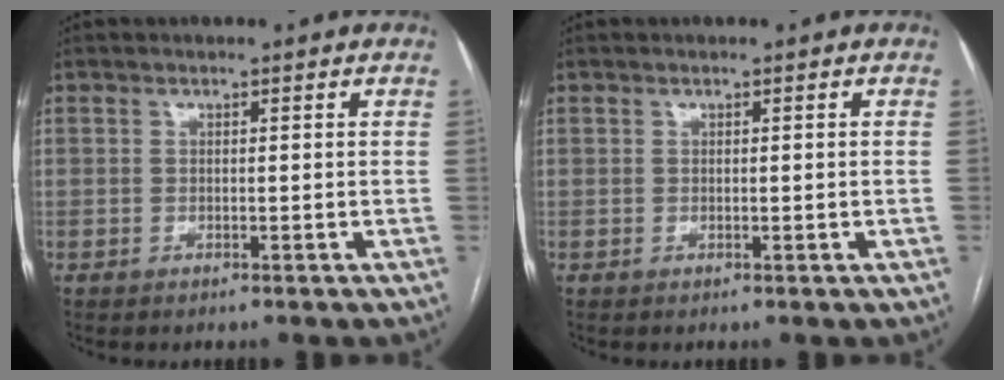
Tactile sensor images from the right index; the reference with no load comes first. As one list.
[{"total": 0.0}]